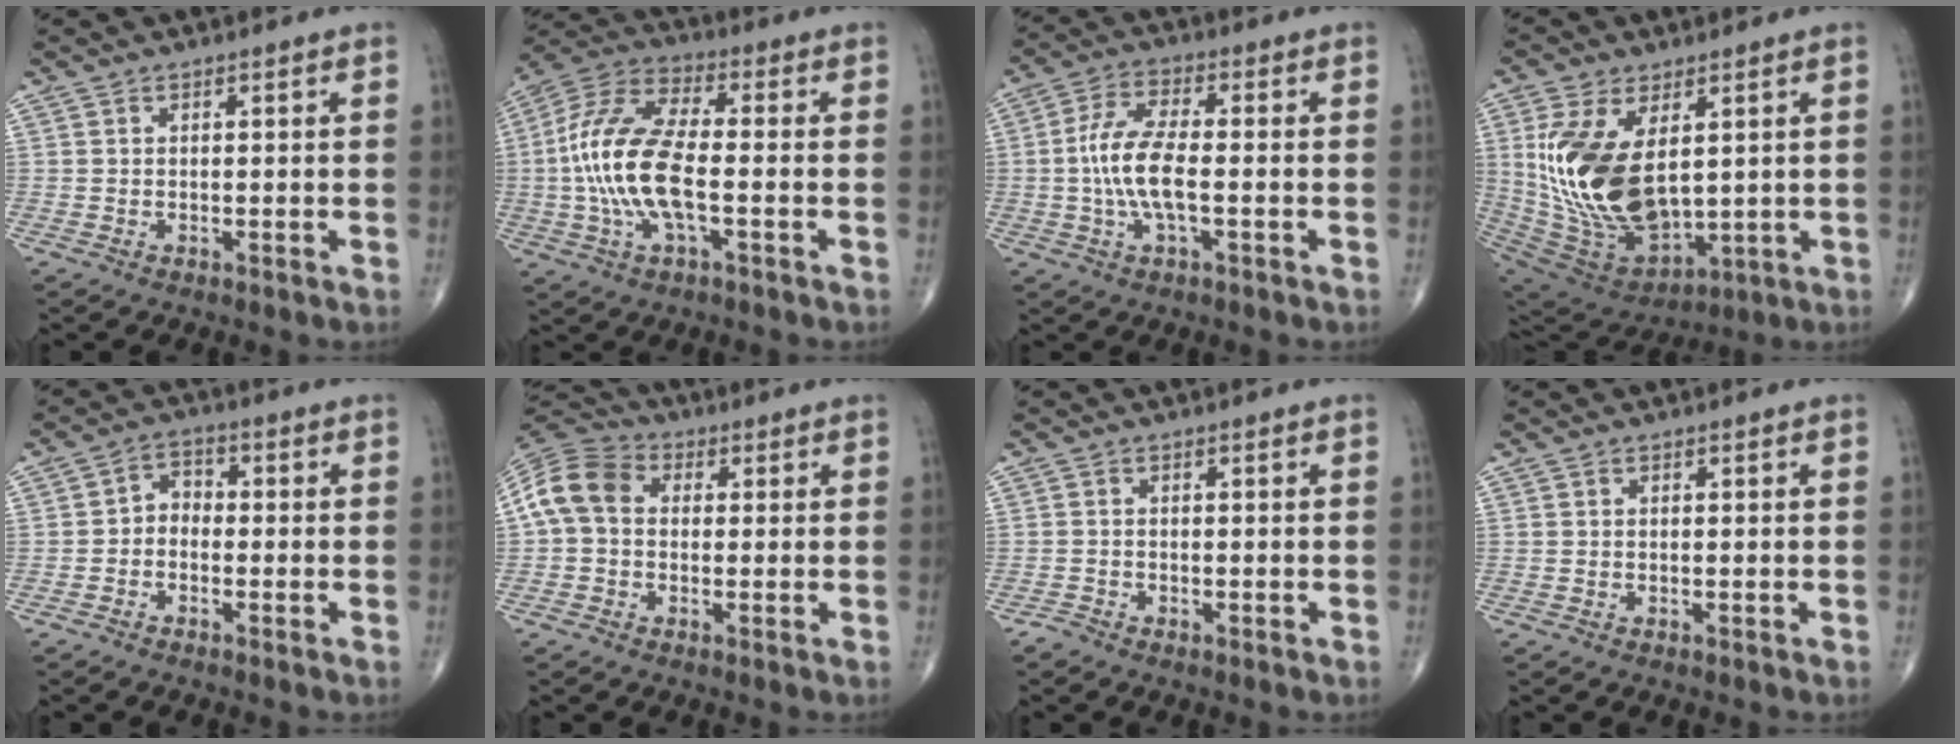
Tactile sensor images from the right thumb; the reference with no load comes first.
{"total": 16.4, "force": [-2.1, 6.5, 14.9], "torque": [-0.323, 0.026, -0.043]}
{"total": 9.6, "force": [-1.1, 3.4, 8.9], "torque": [-0.193, 0.017, -0.024]}
{"total": 21.0, "force": [3.2, 11.6, 17.2], "torque": [-0.329, -0.024, 0.083]}
{"total": 3.5, "force": [-1.1, 2.7, 2.0], "torque": [-0.012, 0.022, -0.034]}
{"total": 9.5, "force": [0.6, 7.3, 6.0], "torque": [-0.114, 0.031, -0.001]}
{"total": 1.1, "force": [-1.0, 0.5, 0.0], "torque": [-0.002, -0.001, -0.023]}
{"total": 0.0}